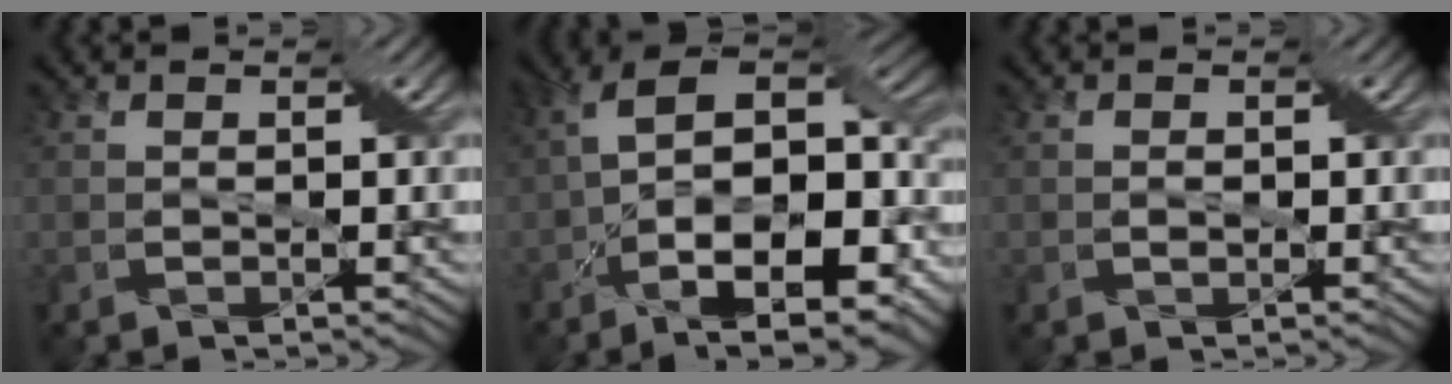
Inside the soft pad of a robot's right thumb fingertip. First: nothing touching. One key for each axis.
{"total": 18.9, "fx": -6.9, "fy": 8.8, "fz": 15.2, "tx": -0.264, "ty": -0.025, "tz": -0.098}
{"total": 0.7, "fx": -0.1, "fy": 0.5, "fz": 0.5, "tx": -0.009, "ty": -0.001, "tz": -0.002}